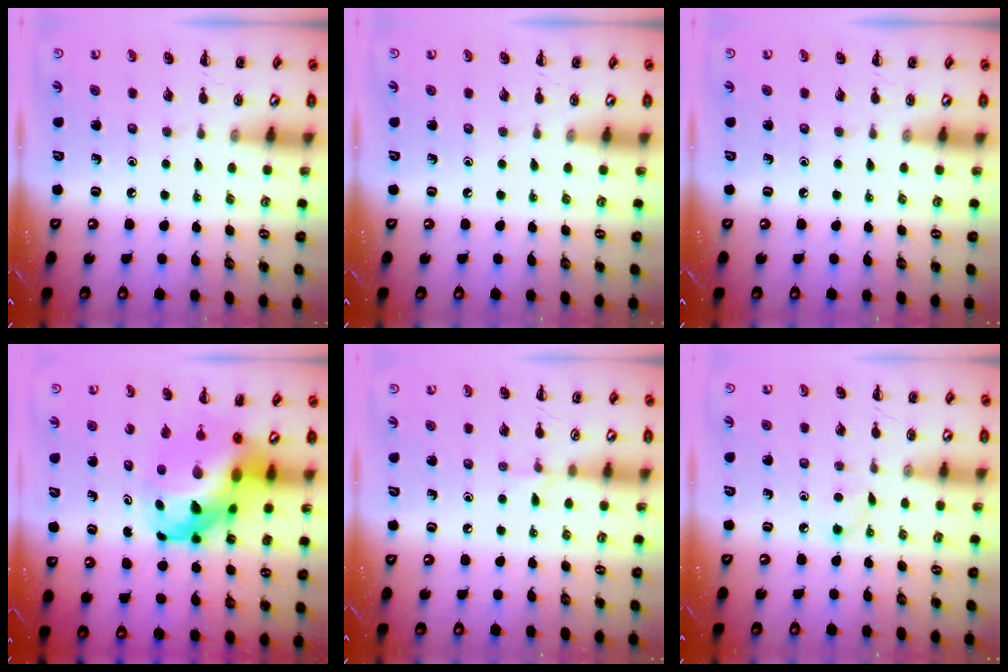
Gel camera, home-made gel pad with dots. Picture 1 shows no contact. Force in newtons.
{"total": 0.0}
{"total": 0.0}
{"total": 15.9, "press": 15.4, "slide": 4.2}
{"total": 4.4, "press": 4.1, "slide": 1.6}
{"total": 2.7, "press": 2.5, "slide": 0.9}